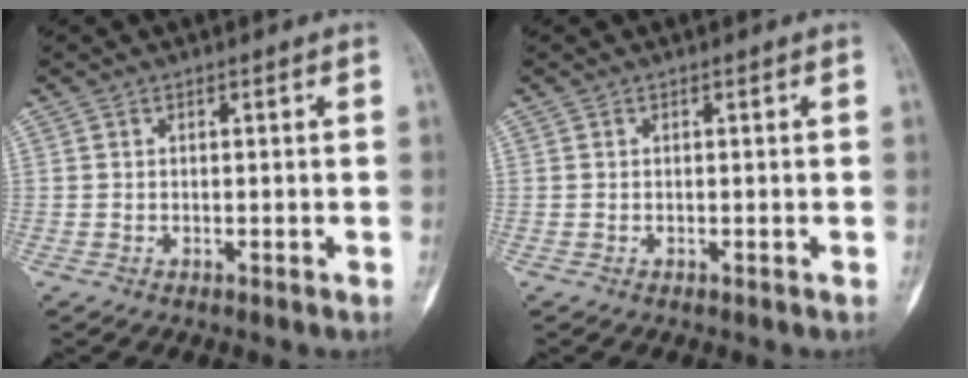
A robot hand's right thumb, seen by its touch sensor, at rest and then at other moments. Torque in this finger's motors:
{"motor_torque": [0.08, 0.03, 0.08, -0.08, 0.00]}